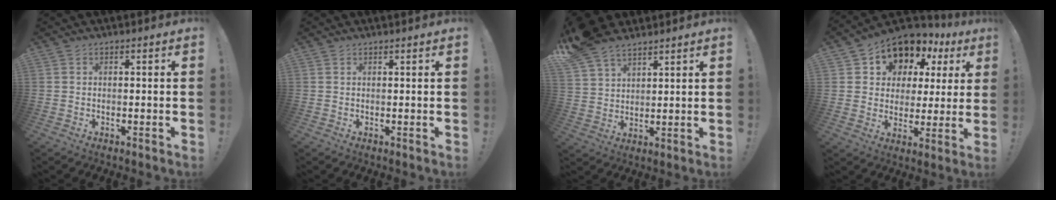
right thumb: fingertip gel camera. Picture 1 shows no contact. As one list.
[{"total": 0.7, "force": [0.5, -0.4, 0.2], "torque": [0.014, -0.008, 0.006]}, {"total": 10.5, "force": [8.0, 5.4, 3.9], "torque": [-0.074, -0.045, 0.159]}, {"total": 10.6, "force": [7.1, 7.2, 3.2], "torque": [-0.053, -0.062, 0.137]}]